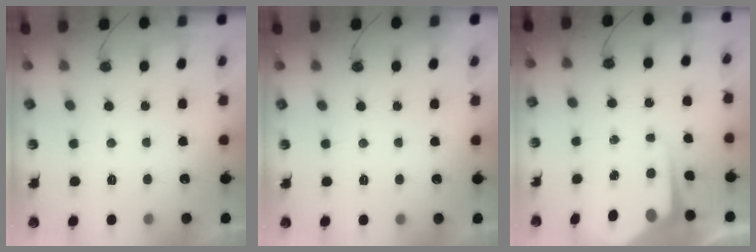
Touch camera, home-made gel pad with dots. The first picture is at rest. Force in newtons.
{"total": 0.0}
{"total": 6.8, "press": 6.7, "slide": 0.4}